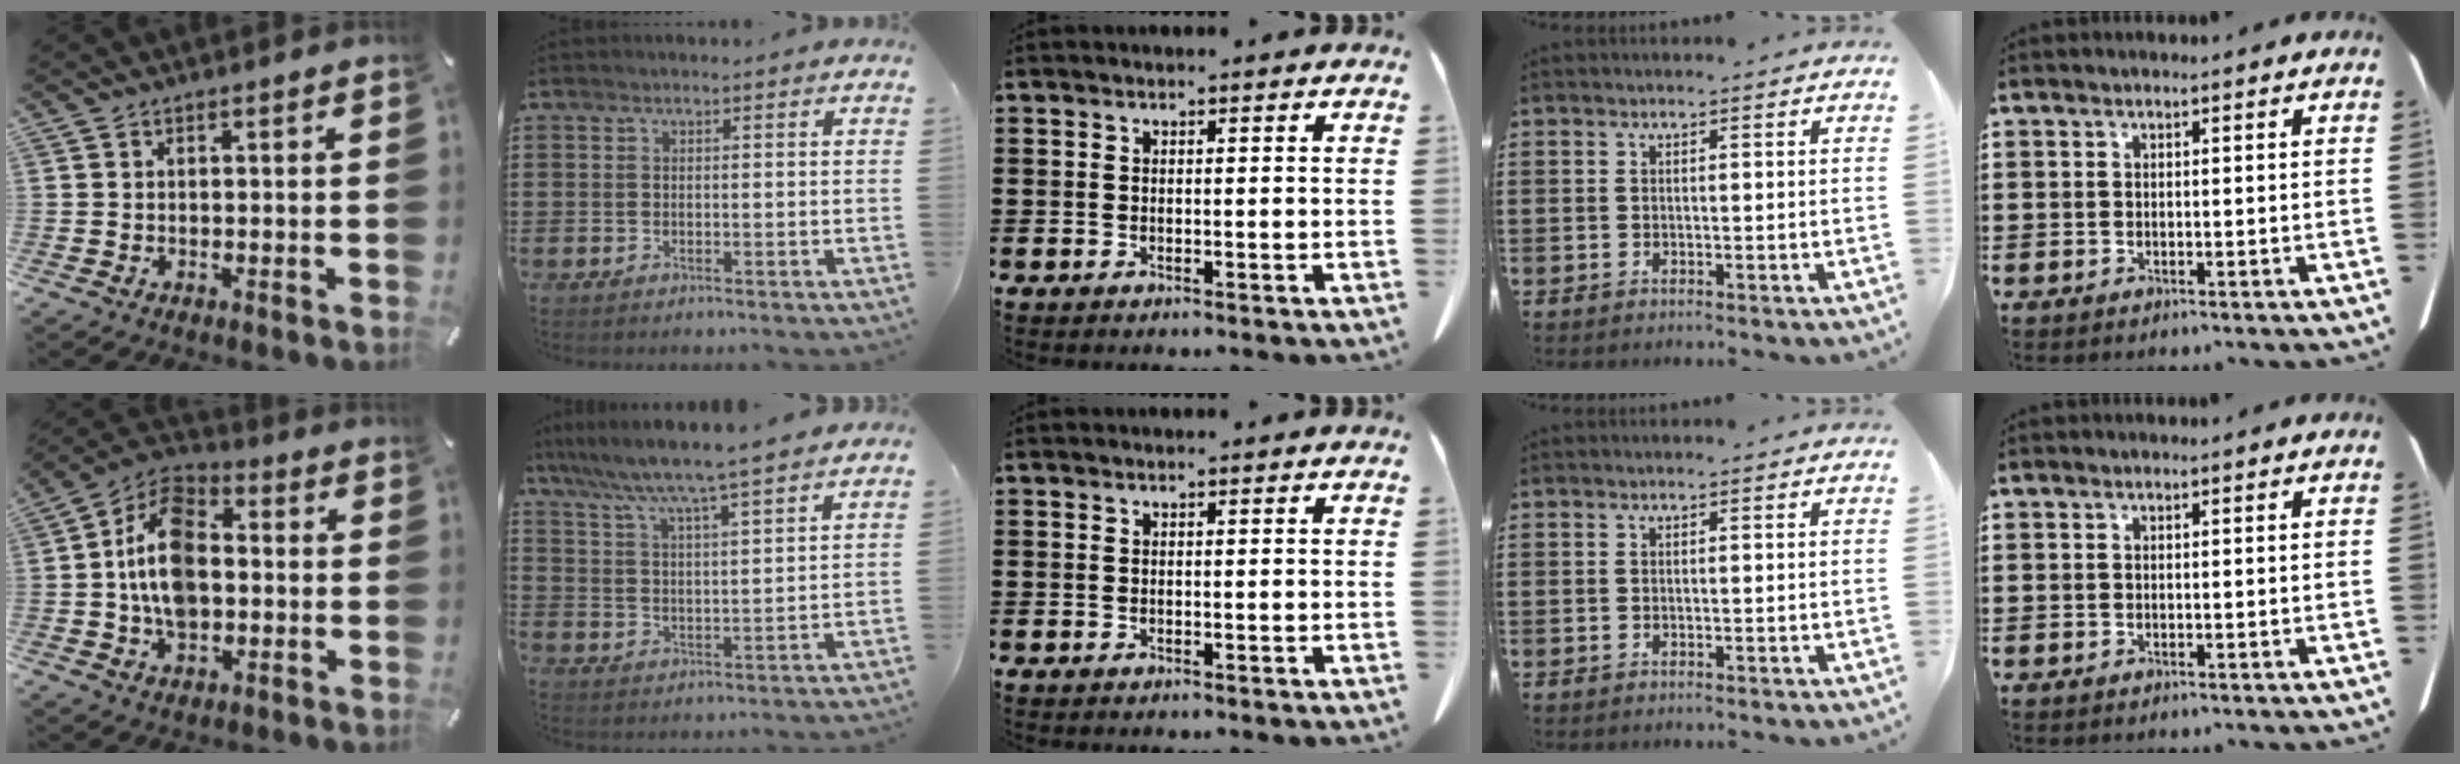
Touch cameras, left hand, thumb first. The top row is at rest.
{"thumb": {"total": 14.1, "force": [-1.5, 9.9, 10.0], "torque": [-0.222, 0.010, -0.033]}, "index": {"total": 5.9, "force": [5.3, -1.0, 2.4], "torque": [-0.071, -0.040, 0.085]}}